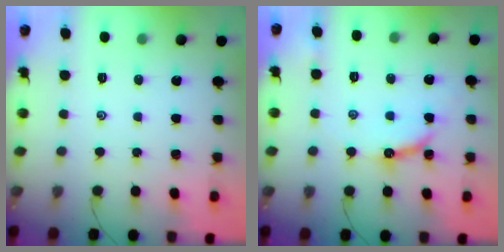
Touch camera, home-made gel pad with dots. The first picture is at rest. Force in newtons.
{"total": 10.4, "press": 10.4, "slide": 0.6}